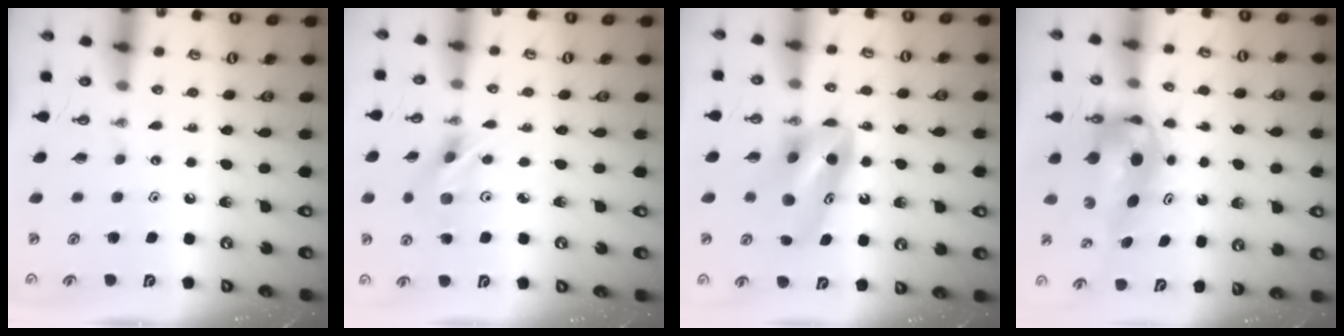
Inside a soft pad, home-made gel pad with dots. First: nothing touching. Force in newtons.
{"total": 9.4, "press": 5.3, "slide": 7.8}
{"total": 9.4, "press": 9.3, "slide": 1.6}
{"total": 10.2, "press": 6.6, "slide": 7.7}